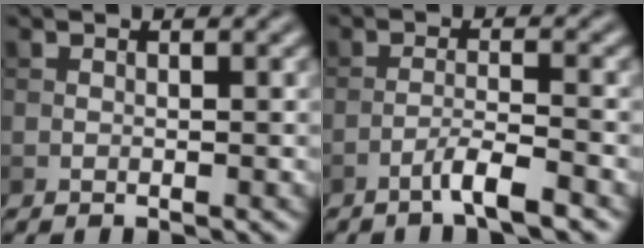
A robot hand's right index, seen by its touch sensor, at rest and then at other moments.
{"total": 3.0, "force": [-2.0, 0.1, 2.2], "torque": [-0.036, 0.009, -0.045]}